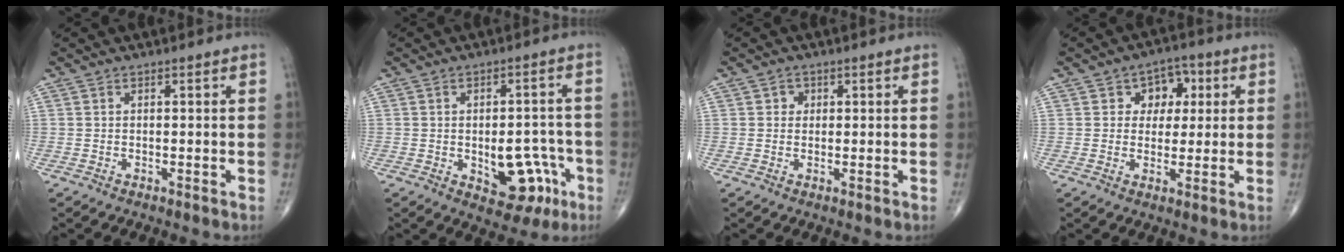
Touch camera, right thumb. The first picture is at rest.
{"total": 10.6, "force": [-3.4, 6.2, 7.9], "torque": [-0.065, 0.028, -0.032]}
{"total": 1.5, "force": [0.4, 1.4, 0.4], "torque": [0.003, 0.001, 0.001]}
{"total": 6.6, "force": [1.8, 5.2, 3.6], "torque": [-0.004, 0.002, 0.020]}